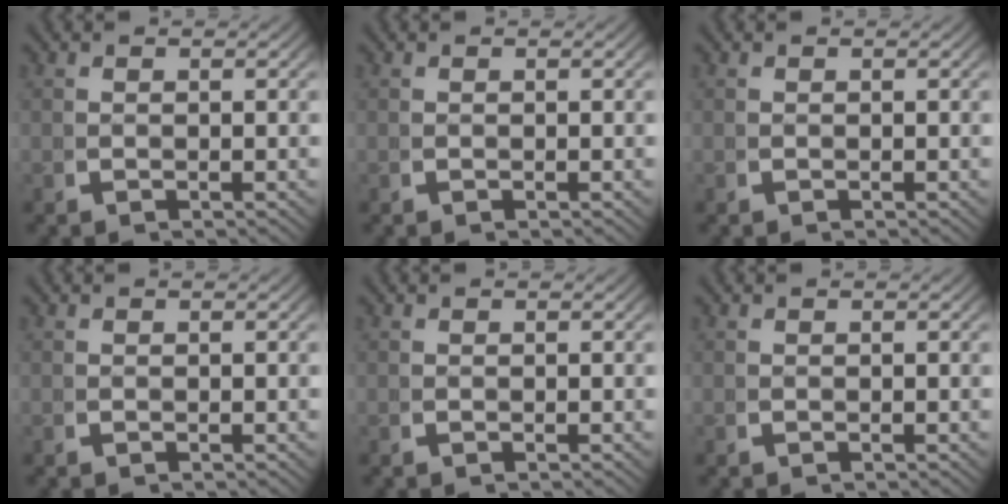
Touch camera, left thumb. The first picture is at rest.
{"total": 0.0}
{"total": 0.0}
{"total": 0.0}
{"total": 0.0}
{"total": 0.0}